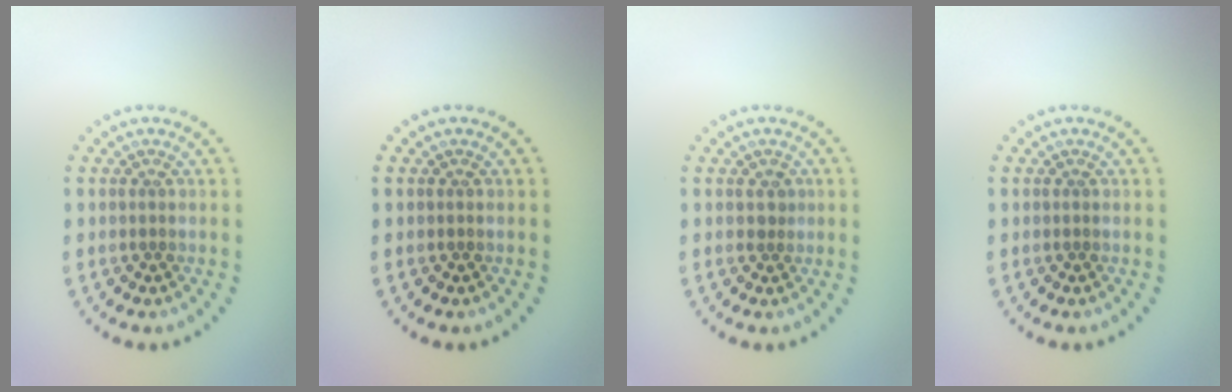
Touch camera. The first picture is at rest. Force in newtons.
{"total": 0.0}
{"total": 1.1, "press": 0.9, "slide": 0.6}
{"total": 0.0}